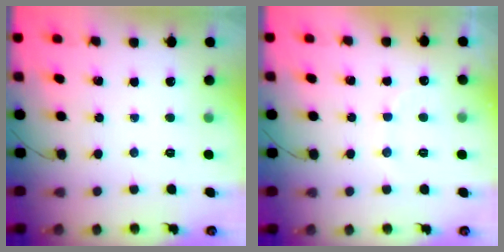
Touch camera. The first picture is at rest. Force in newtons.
{"total": 7.9, "press": 7.7, "slide": 1.7}